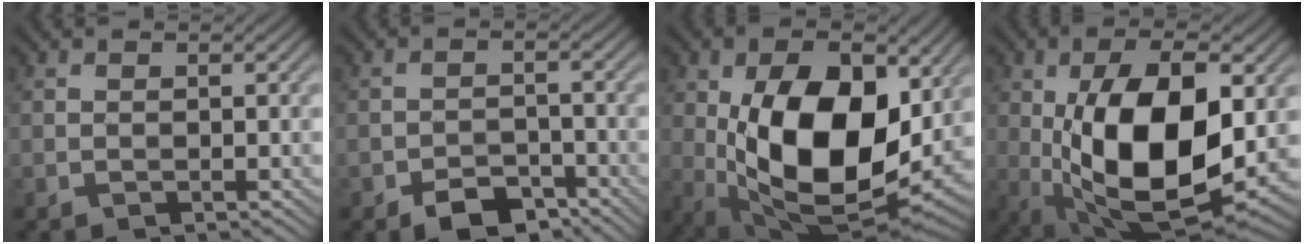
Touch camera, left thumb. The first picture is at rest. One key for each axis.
{"total": 5.3, "fx": -3.7, "fy": 2.7, "fz": 2.6, "tx": -0.041, "ty": -0.003, "tz": -0.068}
{"total": 17.4, "fx": 0.7, "fy": 10.2, "fz": 14.1, "tx": -0.244, "ty": -0.026, "tz": 0.019}
{"total": 16.5, "fx": -0.5, "fy": 8.0, "fz": 14.5, "tx": -0.261, "ty": -0.014, "tz": -0.004}